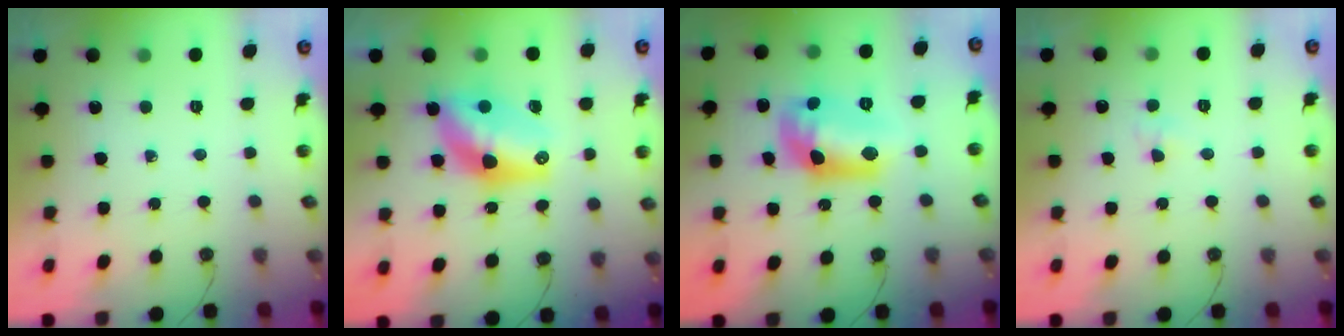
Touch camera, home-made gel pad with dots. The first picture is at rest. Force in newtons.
{"total": 11.7, "press": 11.7, "slide": 0.9}
{"total": 14.5, "press": 14.4, "slide": 1.0}
{"total": 2.9, "press": 2.8, "slide": 0.5}